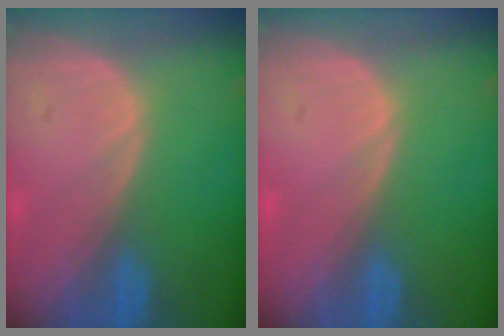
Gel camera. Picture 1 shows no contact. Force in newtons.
{"total": 0.5, "press": 0.1, "slide": 0.5}